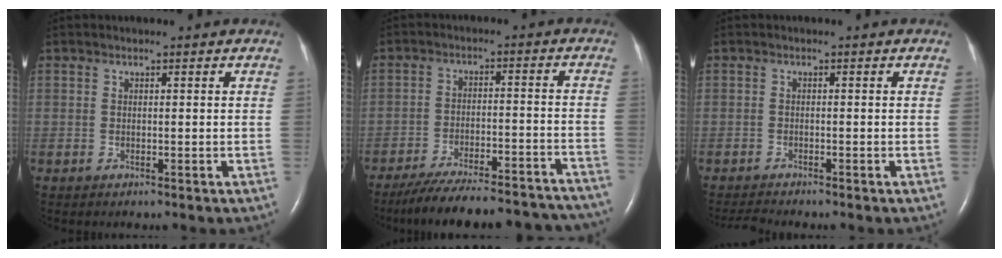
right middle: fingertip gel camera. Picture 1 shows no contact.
{"total": 24.1, "force": [-22.0, 4.3, 9.0], "torque": [-0.114, -0.007, -0.294]}
{"total": 2.0, "force": [-1.9, -0.6, 0.1], "torque": [-0.010, -0.014, -0.036]}